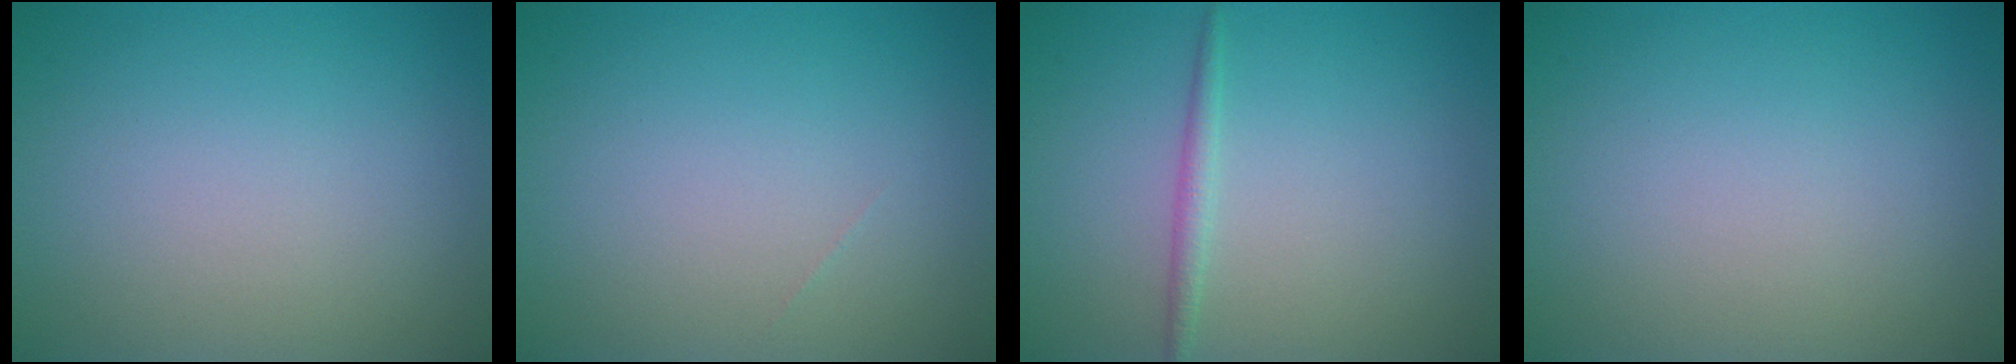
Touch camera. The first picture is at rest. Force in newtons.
{"total": 0.0}
{"total": 1.2, "press": 1.2, "slide": 0.1}
{"total": 0.0}